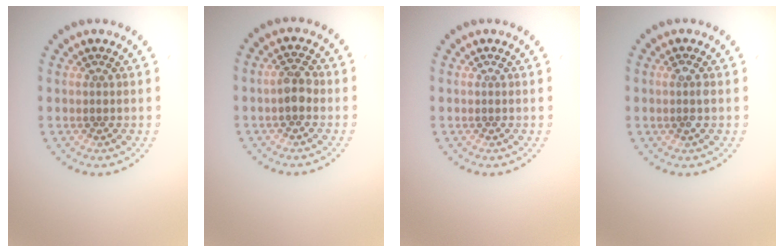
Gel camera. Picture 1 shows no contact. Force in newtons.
{"total": 1.9, "press": 1.9, "slide": 0.3}
{"total": 0.0}
{"total": 1.0, "press": 1.0, "slide": 0.4}